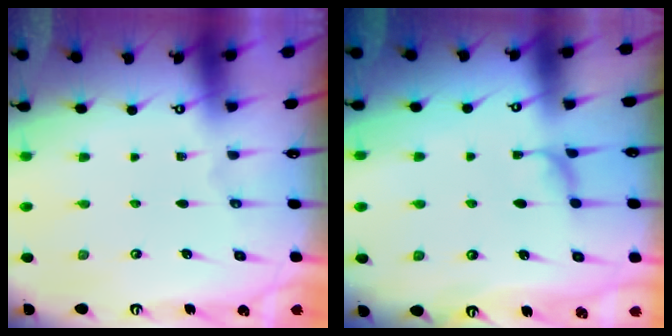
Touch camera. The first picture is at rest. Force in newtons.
{"total": 1.6, "press": 1.5, "slide": 0.6}